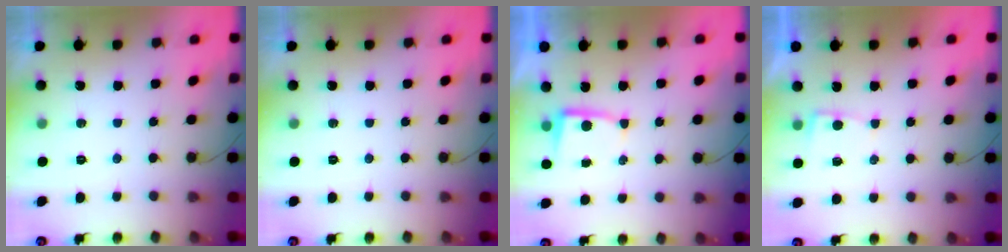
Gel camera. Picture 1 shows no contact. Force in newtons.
{"total": 0.0}
{"total": 3.0, "press": 3.0, "slide": 0.4}
{"total": 2.2, "press": 2.2, "slide": 0.3}